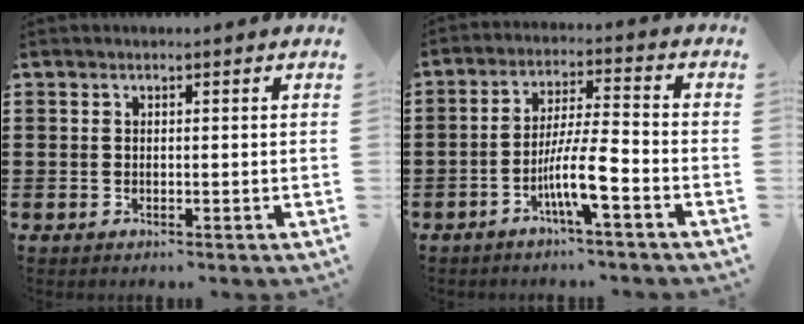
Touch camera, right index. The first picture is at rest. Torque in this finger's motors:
{"motor_torque": [0.19, 0.02, 0.22, 0.11]}